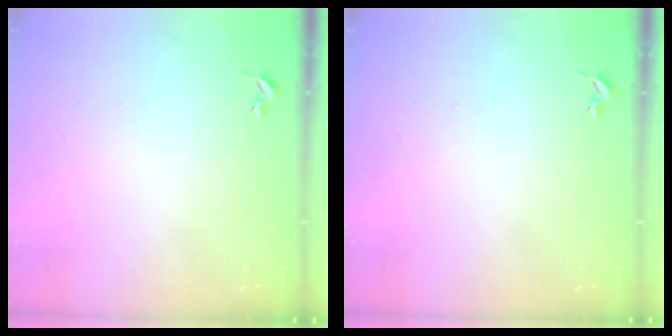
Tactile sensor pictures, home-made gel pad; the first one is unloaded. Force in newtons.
{"total": 0.0}